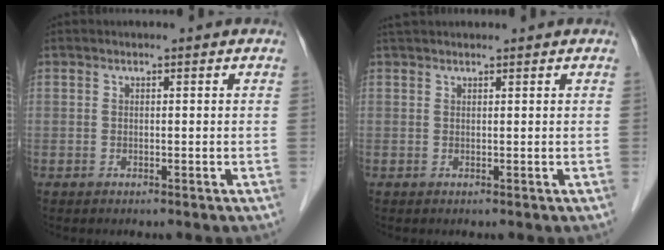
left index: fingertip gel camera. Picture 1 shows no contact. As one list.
[{"total": 3.4, "force": [3.1, 0.4, 1.3], "torque": [-0.014, 0.037, 0.052]}]